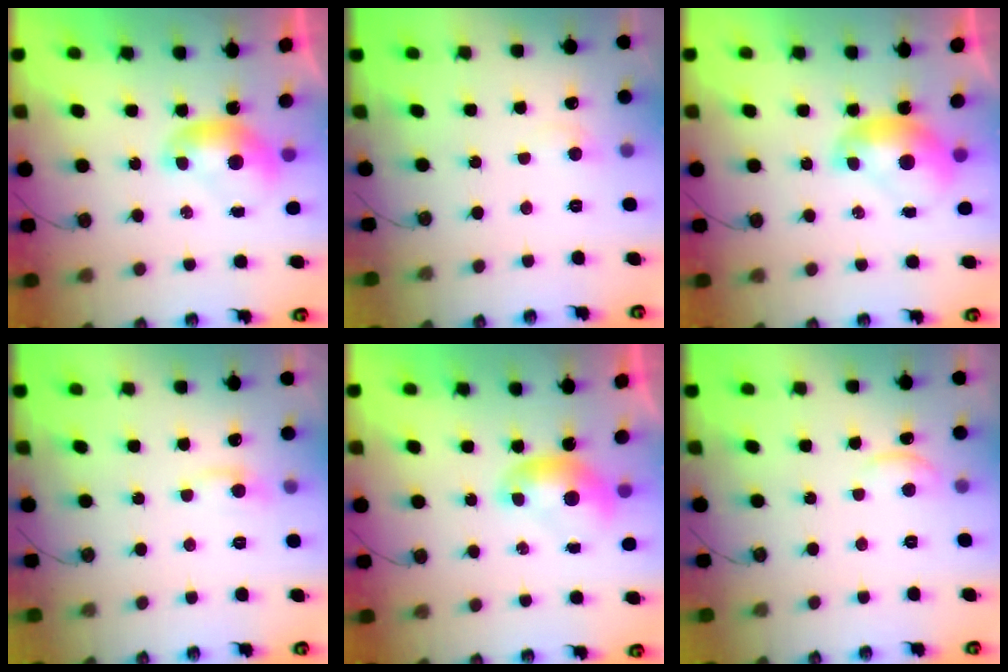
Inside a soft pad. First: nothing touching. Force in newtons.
{"total": 0.6, "press": 0.2, "slide": 0.6}
{"total": 1.4, "press": 1.4, "slide": 0.3}
{"total": 1.7, "press": 1.6, "slide": 0.7}
{"total": 0.0}
{"total": 0.7, "press": 0.5, "slide": 0.4}